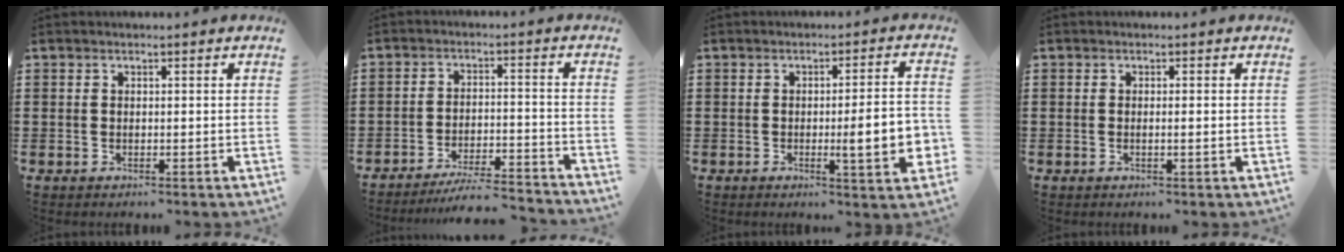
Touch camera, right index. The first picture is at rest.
{"total": 5.7, "force": [-5.4, 0.1, 1.7], "torque": [-0.034, -0.005, -0.106]}
{"total": 8.6, "force": [-1.3, 1.3, 8.4], "torque": [-0.121, -0.009, -0.021]}
{"total": 0.9, "force": [-0.3, -0.1, 0.9], "torque": [-0.015, -0.006, -0.004]}